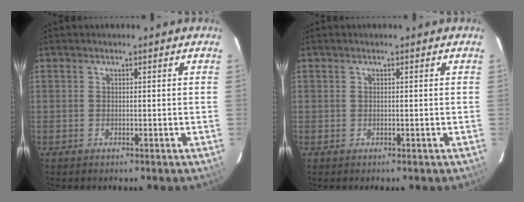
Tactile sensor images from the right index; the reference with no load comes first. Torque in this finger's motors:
{"motor_torque": [0.05, 0.04, 0.02, 0.01]}